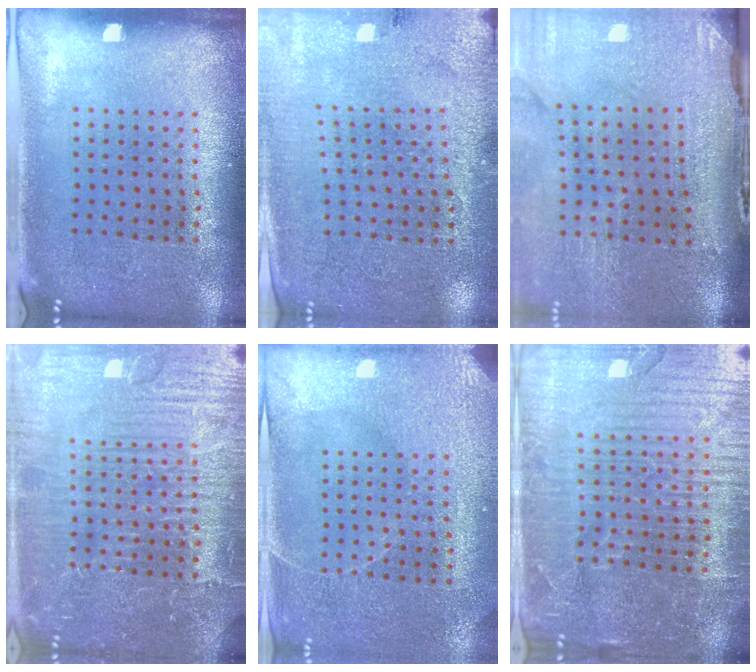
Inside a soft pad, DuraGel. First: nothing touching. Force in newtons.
{"total": 2.8, "press": 2.8, "slide": 0.5}
{"total": 4.4, "press": 3.7, "slide": 2.4}
{"total": 7.7, "press": 7.7, "slide": 1.0}
{"total": 3.0, "press": 2.9, "slide": 0.3}
{"total": 5.2, "press": 4.8, "slide": 2.2}